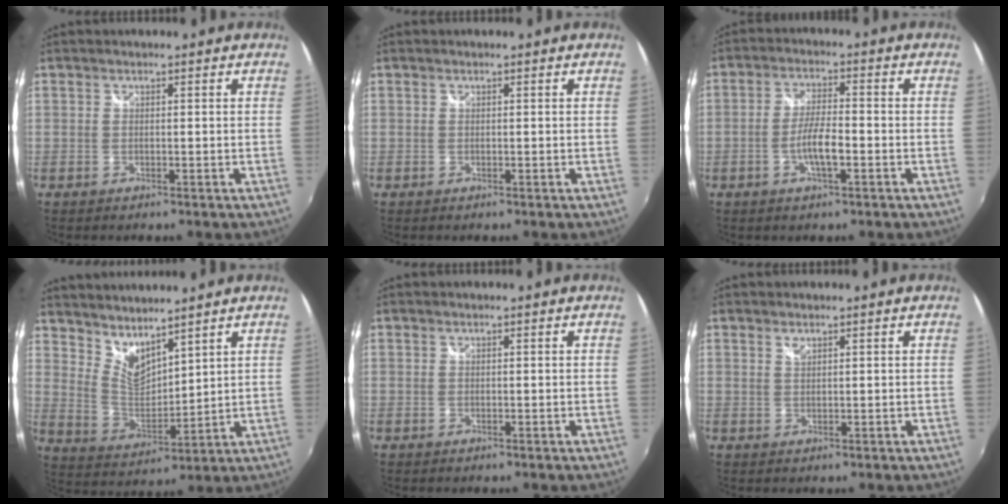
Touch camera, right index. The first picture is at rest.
{"total": 0.0}
{"total": 5.6, "force": [-2.1, 1.2, 5.1], "torque": [-0.098, 0.001, -0.037]}
{"total": 8.6, "force": [7.3, 2.4, 3.9], "torque": [-0.068, -0.009, 0.144]}
{"total": 0.0}
{"total": 1.0, "force": [0.8, 0.2, 0.6], "torque": [-0.009, 0.002, 0.014]}